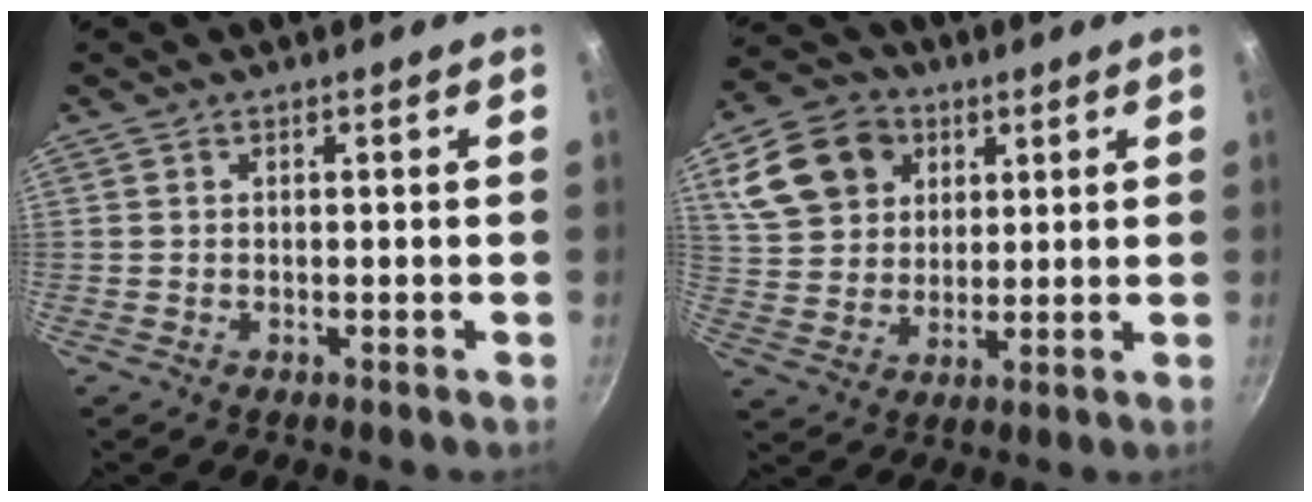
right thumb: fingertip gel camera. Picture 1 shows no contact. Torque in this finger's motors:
{"motor_torque": [-0.62, 1.15, 0.03, 0.00, 0.26]}